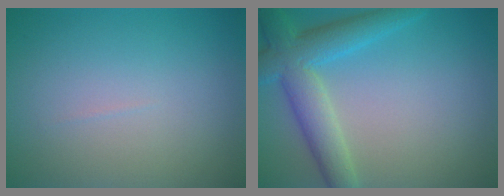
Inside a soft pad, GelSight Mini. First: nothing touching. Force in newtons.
{"total": 5.7, "press": 5.7, "slide": 0.1}